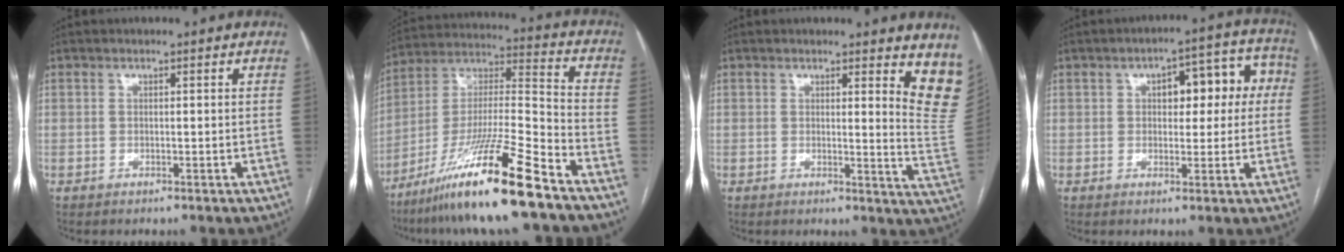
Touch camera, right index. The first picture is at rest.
{"total": 18.9, "force": [-12.9, -0.1, 13.7], "torque": [-0.284, -0.030, -0.236]}
{"total": 8.8, "force": [6.9, 1.5, 5.2], "torque": [-0.041, -0.042, 0.049]}
{"total": 9.1, "force": [1.6, 4.3, 7.8], "torque": [-0.087, 0.043, 0.021]}